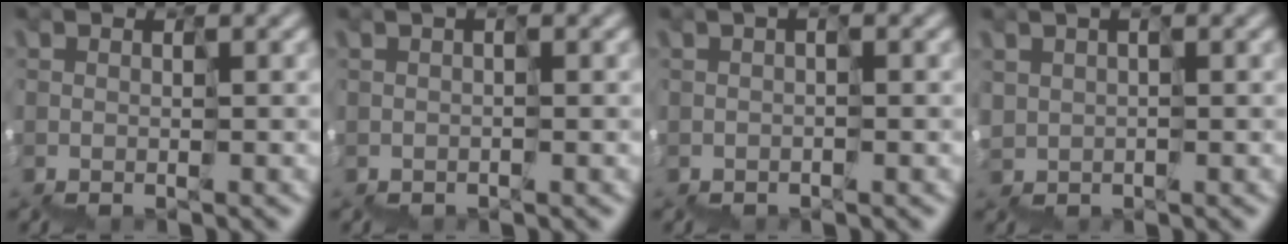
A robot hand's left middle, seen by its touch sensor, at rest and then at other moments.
{"total": 1.0, "force": [-0.2, -0.8, -0.5], "torque": [0.004, 0.002, -0.001]}
{"total": 1.2, "force": [-0.5, -0.9, -0.6], "torque": [0.006, 0.002, -0.005]}
{"total": 2.3, "force": [1.7, 0.0, -1.6], "torque": [0.028, 0.011, 0.036]}